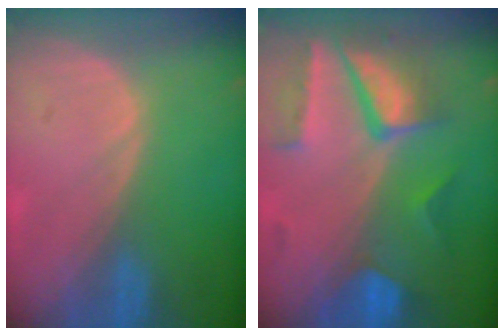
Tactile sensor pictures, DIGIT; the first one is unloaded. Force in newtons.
{"total": 9.9, "press": 8.5, "slide": 5.1}